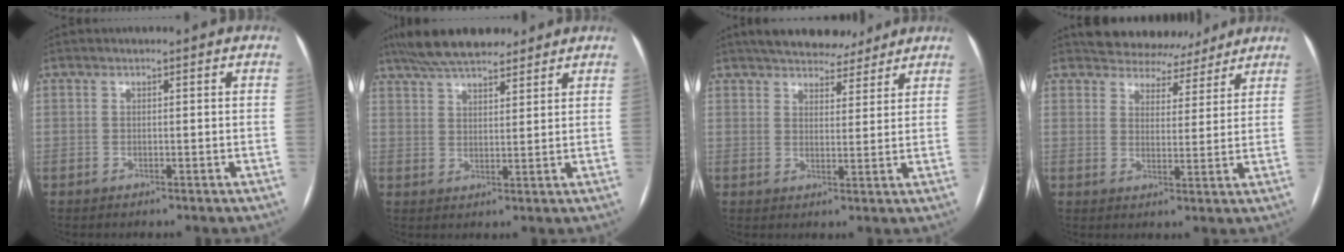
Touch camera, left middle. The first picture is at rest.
{"total": 11.9, "force": [9.9, 3.2, 5.9], "torque": [-0.107, 0.034, 0.165]}
{"total": 11.2, "force": [9.8, 3.7, 4.0], "torque": [-0.047, 0.014, 0.135]}
{"total": 8.5, "force": [7.7, 3.5, 0.8], "torque": [0.002, 0.006, 0.099]}